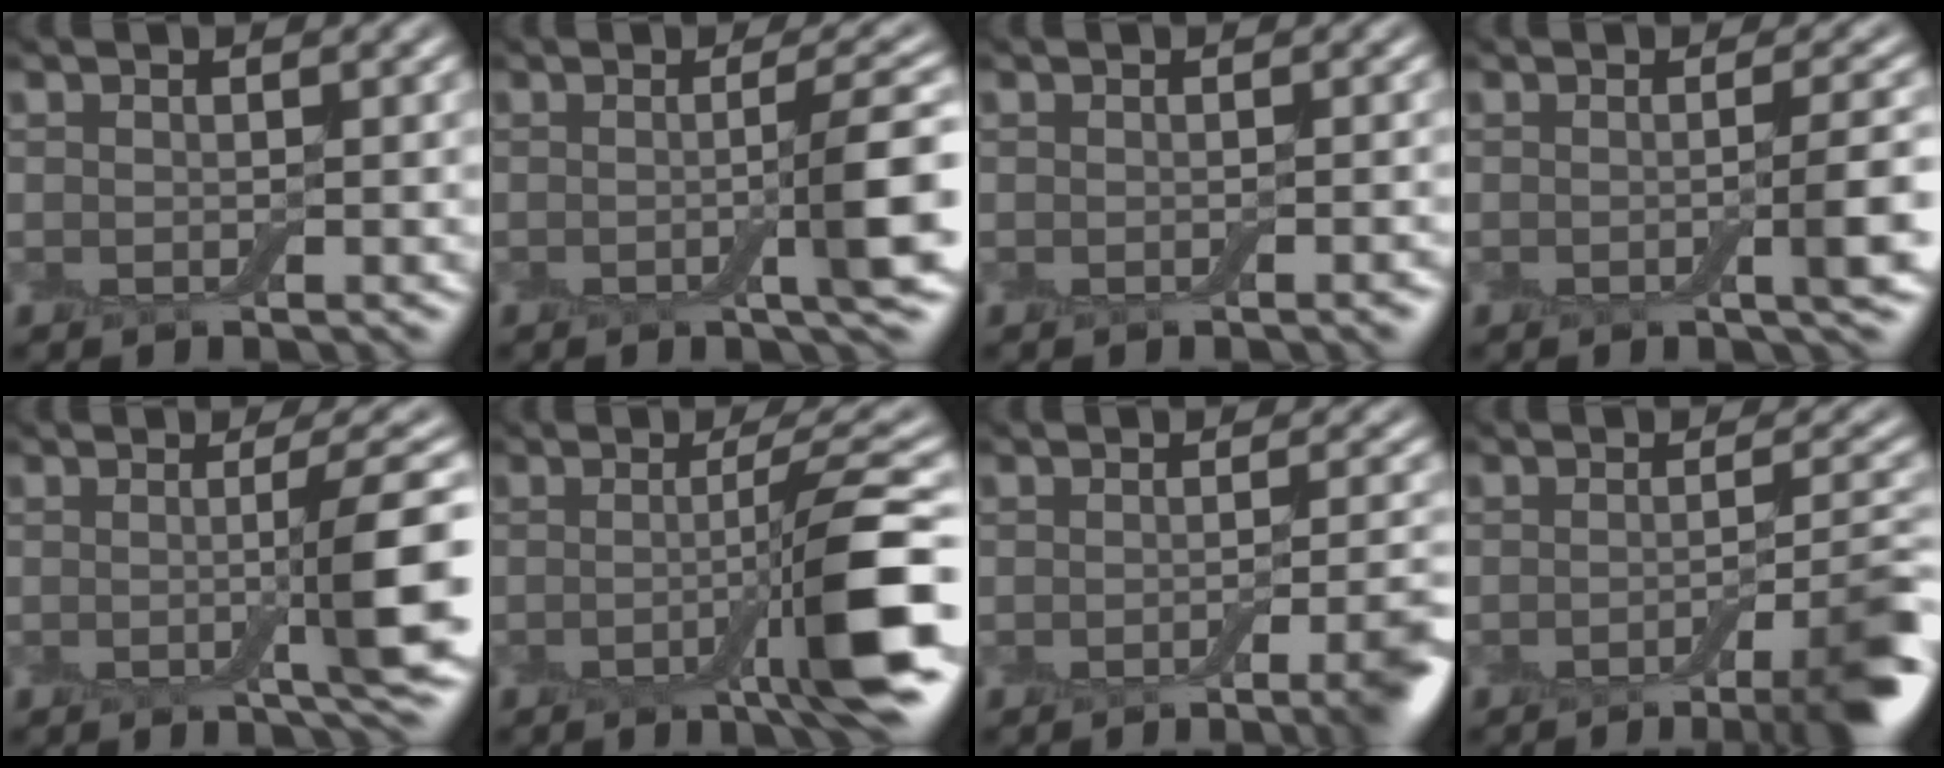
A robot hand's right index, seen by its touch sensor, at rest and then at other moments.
{"total": 4.7, "force": [-0.7, 0.5, 4.6], "torque": [-0.064, 0.001, -0.015]}
{"total": 0.7, "force": [-0.5, 0.0, 0.6], "torque": [-0.007, 0.001, -0.004]}
{"total": 3.3, "force": [-0.7, 0.4, 3.2], "torque": [-0.043, 0.001, -0.014]}
{"total": 5.8, "force": [-0.5, 0.6, 5.7], "torque": [-0.083, -0.002, -0.007]}
{"total": 7.2, "force": [-1.7, 0.5, 6.9], "torque": [-0.103, 0.005, -0.033]}
{"total": 5.2, "force": [-2.4, 1.3, 4.3], "torque": [-0.040, -0.004, -0.030]}
{"total": 6.8, "force": [-3.4, 1.3, 5.7], "torque": [-0.069, 0.003, -0.050]}